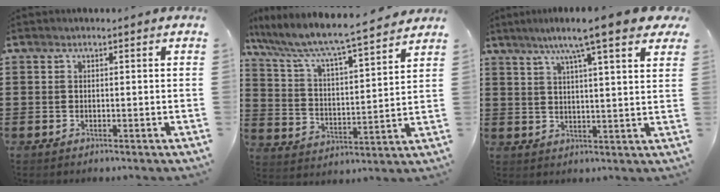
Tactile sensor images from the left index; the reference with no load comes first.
{"total": 6.0, "force": [5.4, 0.1, 2.6], "torque": [-0.077, -0.045, 0.081]}
{"total": 9.3, "force": [6.8, 0.5, 6.3], "torque": [-0.127, -0.017, 0.111]}